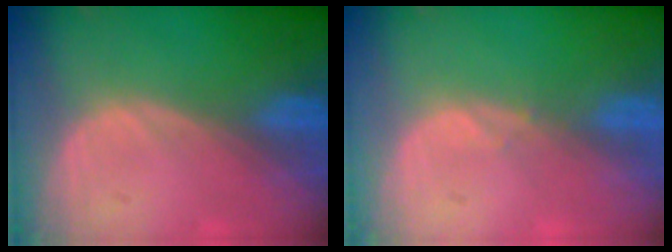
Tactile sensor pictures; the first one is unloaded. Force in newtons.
{"total": 0.5, "press": 0.5, "slide": 0.2}